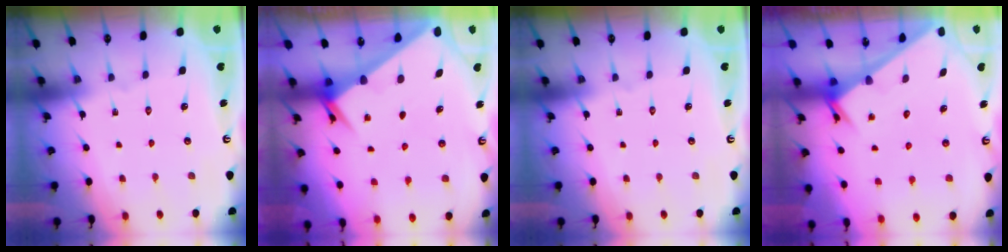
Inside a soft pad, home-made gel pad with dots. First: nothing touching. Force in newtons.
{"total": 2.8, "press": 2.8, "slide": 0.2}
{"total": 0.0}
{"total": 2.5, "press": 2.5, "slide": 0.1}